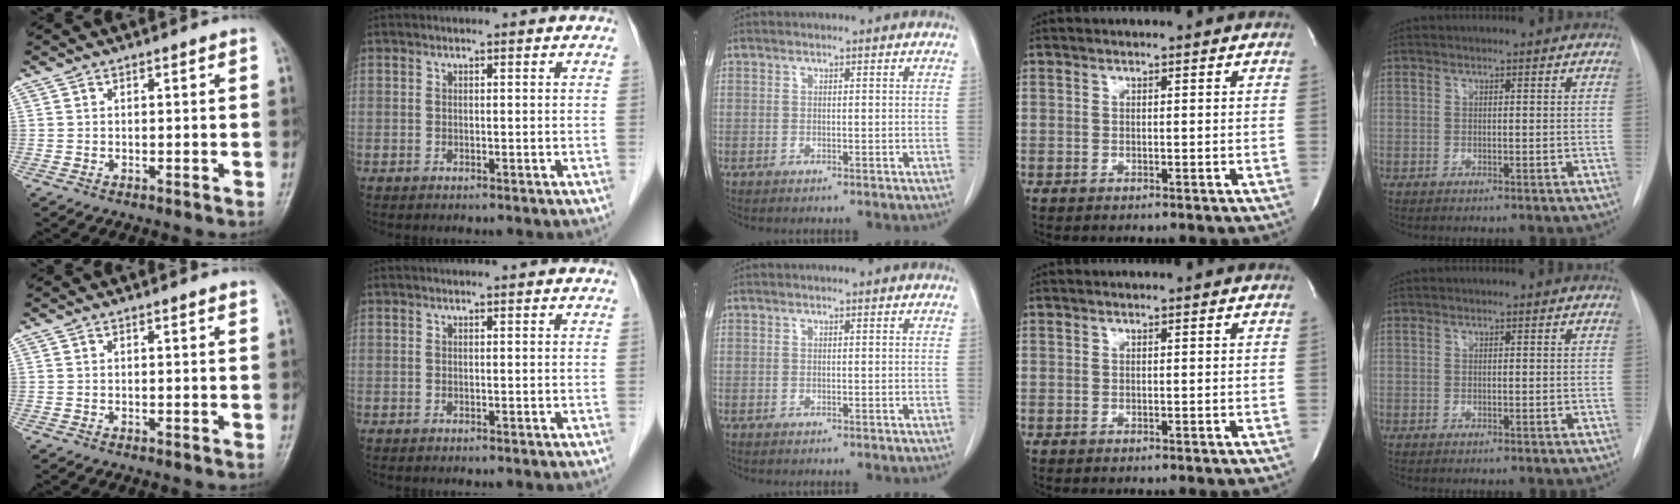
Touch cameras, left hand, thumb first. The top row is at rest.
{"thumb": {"total": 0.7, "force": [0.6, 0.0, 0.3], "torque": [-0.008, -0.001, 0.007]}, "index": {"total": 0.6, "force": [0.6, -0.1, 0.1], "torque": [-0.007, -0.001, 0.010]}}